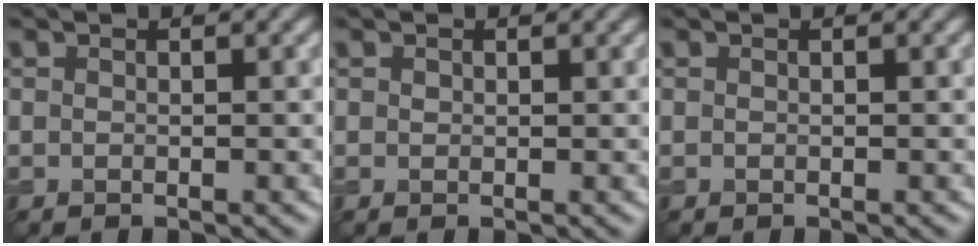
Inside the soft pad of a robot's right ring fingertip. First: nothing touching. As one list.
[{"total": 0.5, "force": [0.4, 0.4, 0.1], "torque": [0.000, 0.000, 0.006]}, {"total": 0.0}]